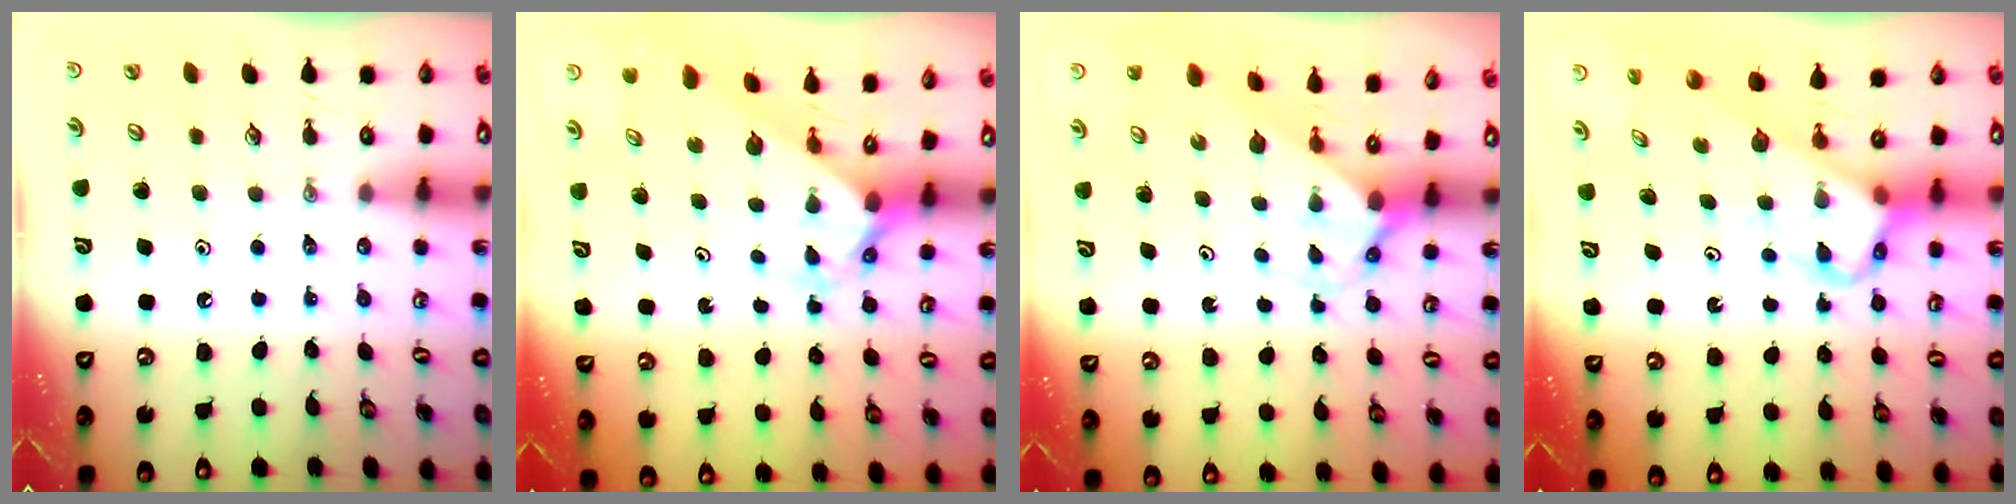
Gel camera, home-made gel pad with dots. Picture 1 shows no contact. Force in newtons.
{"total": 2.2, "press": 2.2, "slide": 0.2}
{"total": 2.3, "press": 2.3, "slide": 0.2}
{"total": 3.9, "press": 3.8, "slide": 0.2}